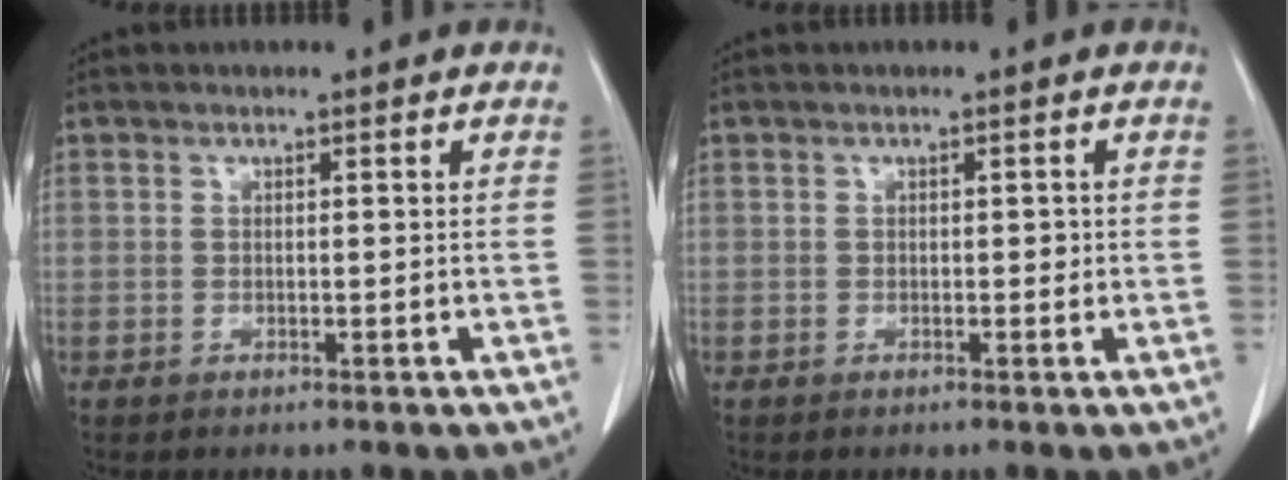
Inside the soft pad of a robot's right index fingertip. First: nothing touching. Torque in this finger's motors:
{"motor_torque": [0.23, -0.17, -0.02, 0.00]}